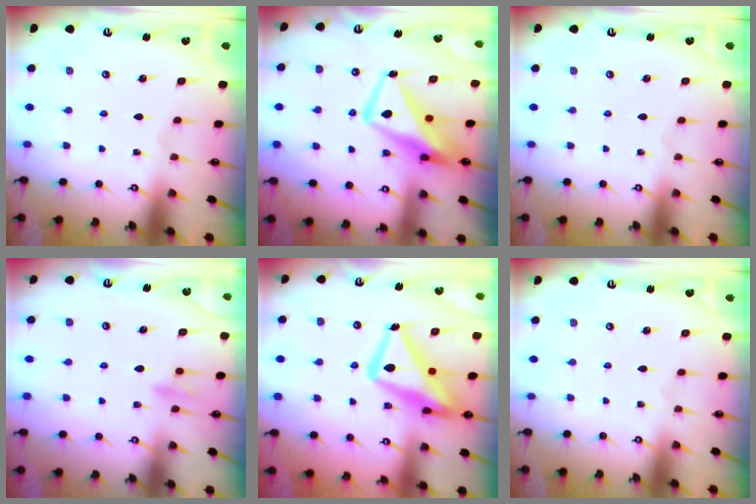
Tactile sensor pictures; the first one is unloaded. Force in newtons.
{"total": 10.4, "press": 10.3, "slide": 1.7}
{"total": 0.0}
{"total": 9.0, "press": 8.8, "slide": 1.5}
{"total": 18.0, "press": 17.9, "slide": 1.4}
{"total": 0.0}